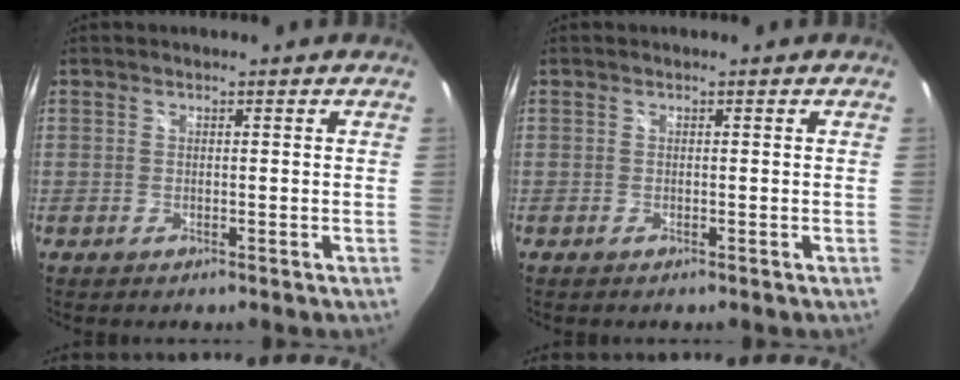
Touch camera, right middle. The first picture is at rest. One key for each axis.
{"total": 0.0}